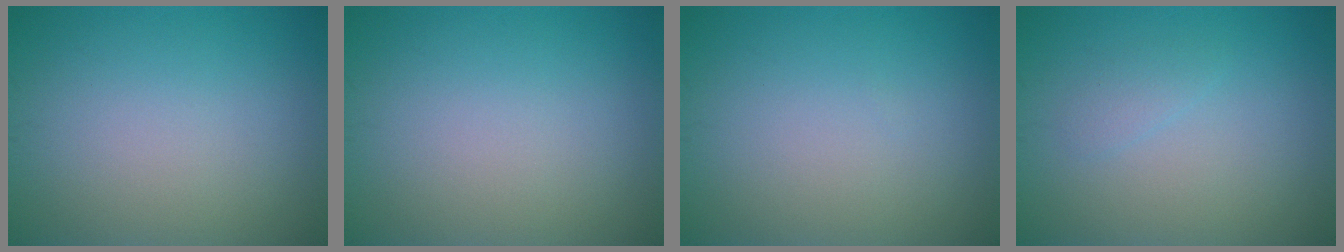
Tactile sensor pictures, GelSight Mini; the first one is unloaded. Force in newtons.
{"total": 0.0}
{"total": 0.0}
{"total": 1.0, "press": 1.0, "slide": 0.1}